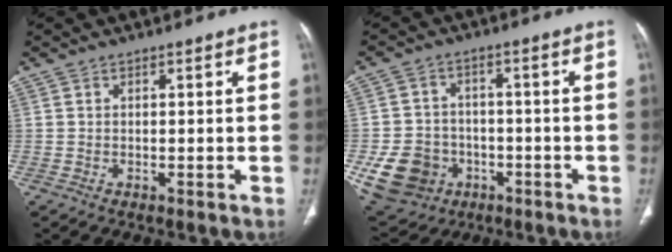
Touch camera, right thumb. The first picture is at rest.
{"total": 12.4, "force": [-4.0, 10.7, 4.9], "torque": [-0.088, 0.021, -0.050]}